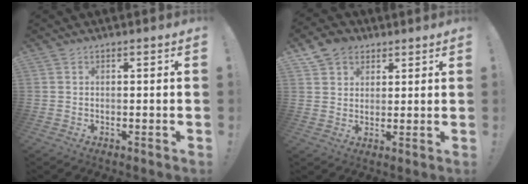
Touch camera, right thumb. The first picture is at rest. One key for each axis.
{"total": 6.9, "fx": 4.1, "fy": 5.3, "fz": 1.7, "tx": -0.025, "ty": -0.022, "tz": 0.082}